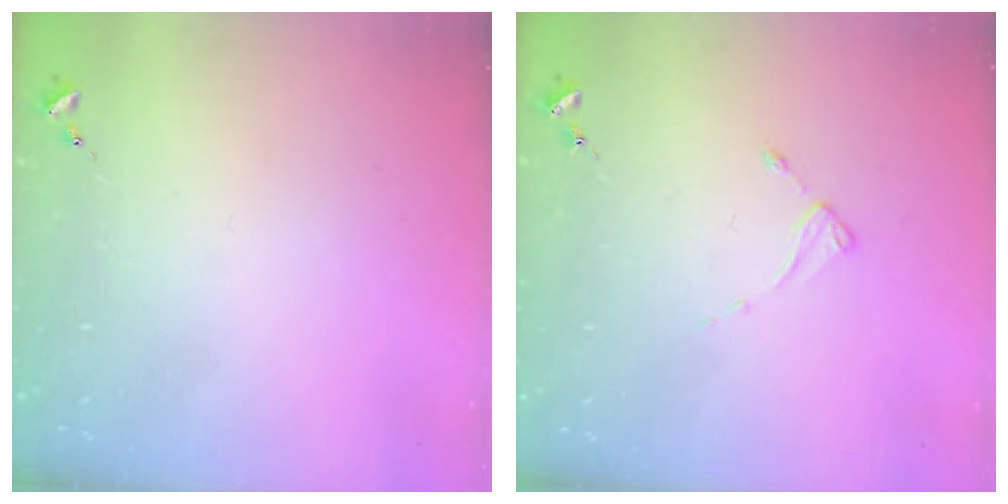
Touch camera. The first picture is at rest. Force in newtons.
{"total": 2.4, "press": 2.4, "slide": 0.3}